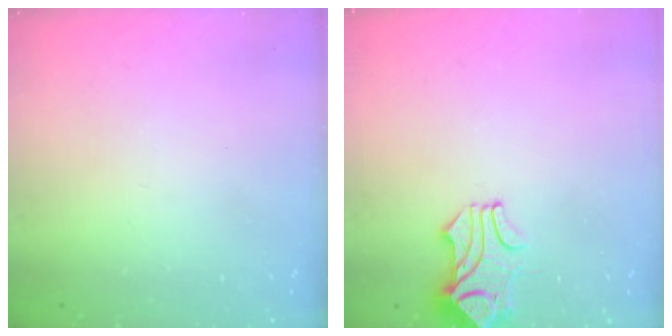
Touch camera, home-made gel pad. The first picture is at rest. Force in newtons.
{"total": 1.9, "press": 1.5, "slide": 1.1}